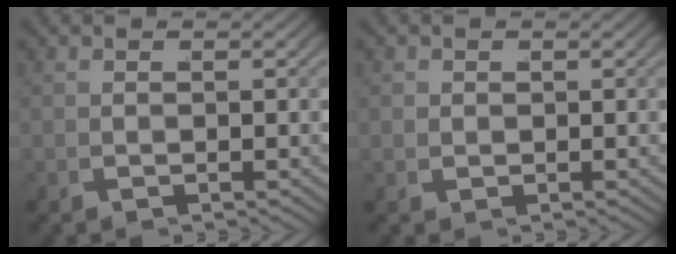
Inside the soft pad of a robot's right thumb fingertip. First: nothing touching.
{"total": 1.2, "force": [0.5, 1.0, 0.2], "torque": [-0.009, -0.005, 0.010]}